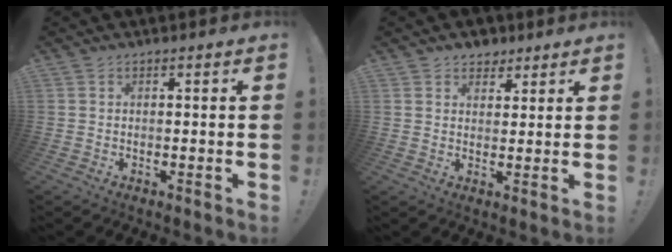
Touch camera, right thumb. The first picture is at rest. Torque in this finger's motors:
{"motor_torque": [-0.01, 0.02, 0.26, 0.21, 0.00]}